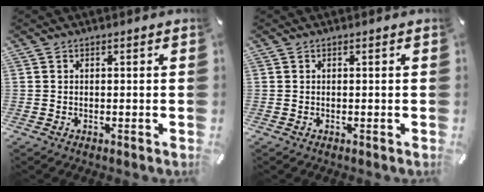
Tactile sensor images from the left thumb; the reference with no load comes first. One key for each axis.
{"total": 0.0}